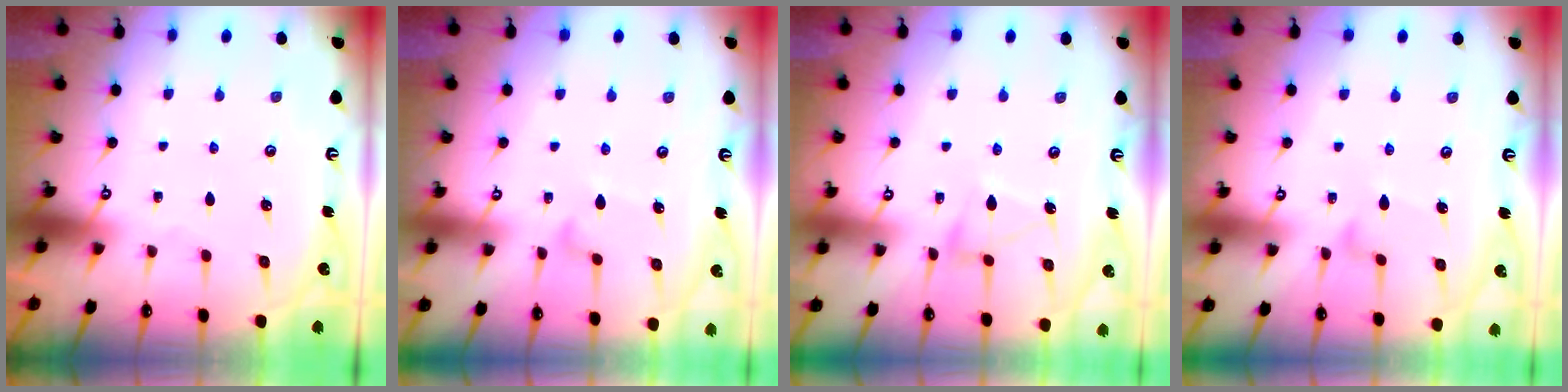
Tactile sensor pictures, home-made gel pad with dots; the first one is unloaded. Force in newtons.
{"total": 9.4, "press": 9.4, "slide": 0.4}
{"total": 5.9, "press": 5.9, "slide": 0.5}
{"total": 6.9, "press": 6.9, "slide": 0.4}